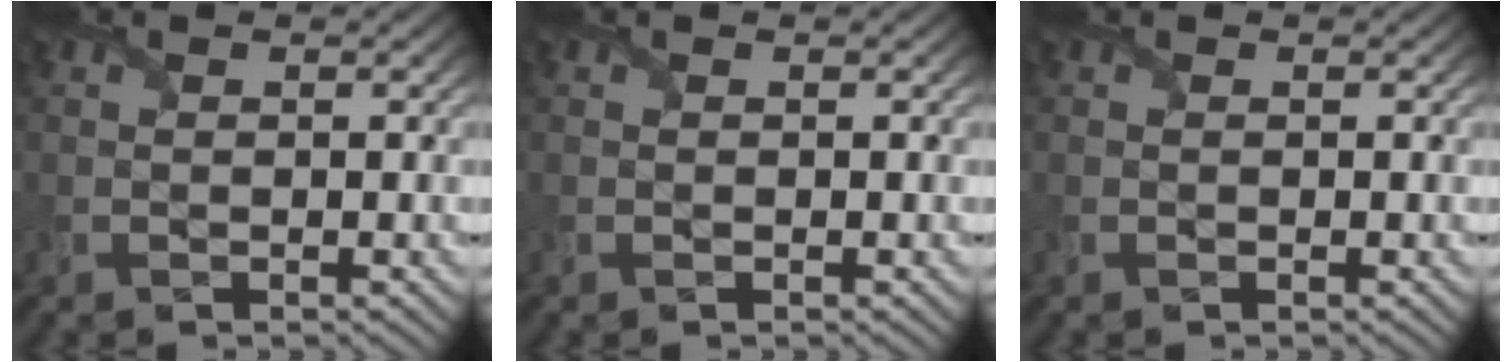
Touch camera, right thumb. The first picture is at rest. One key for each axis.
{"total": 0.0}
{"total": 0.0}